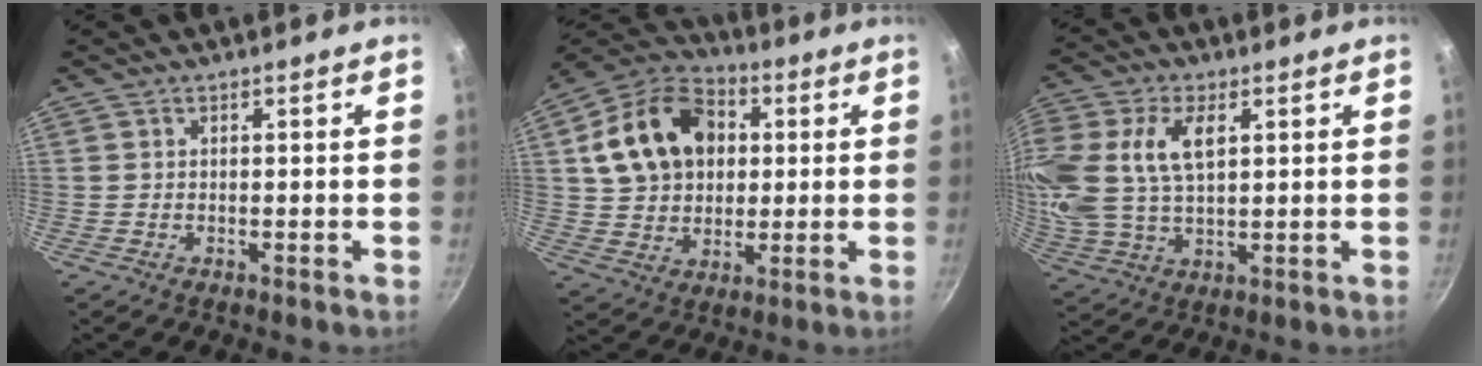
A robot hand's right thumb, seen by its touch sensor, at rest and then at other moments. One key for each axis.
{"total": 17.8, "fx": 3.9, "fy": 13.5, "fz": 10.9, "tx": -0.165, "ty": 0.018, "tz": 0.059}
{"total": 16.8, "fx": 4.5, "fy": 9.8, "fz": 12.8, "tx": -0.280, "ty": 0.003, "tz": 0.088}